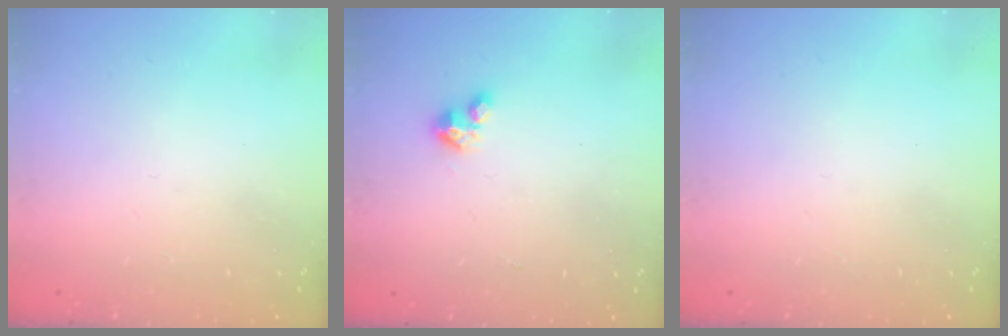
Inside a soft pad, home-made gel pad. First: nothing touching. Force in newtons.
{"total": 2.8, "press": 2.8, "slide": 0.2}
{"total": 0.0}